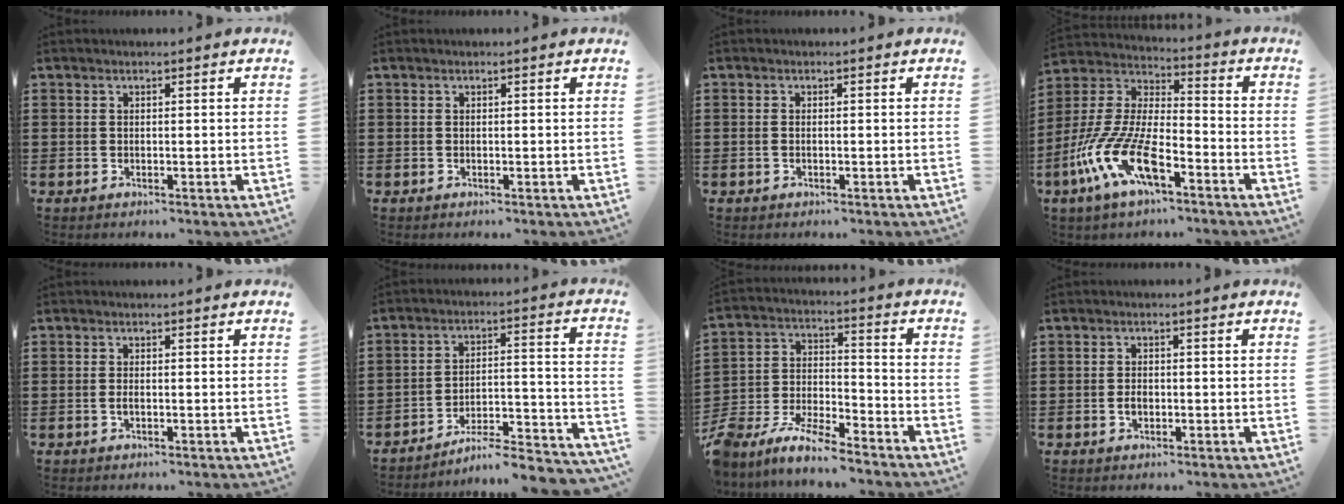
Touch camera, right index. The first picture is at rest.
{"total": 0.0}
{"total": 0.6, "force": [-0.2, 0.1, 0.5], "torque": [-0.011, -0.006, -0.003]}
{"total": 12.8, "force": [-7.5, 4.3, 9.4], "torque": [-0.239, -0.013, -0.156]}
{"total": 1.1, "force": [-0.4, 0.2, 1.0], "torque": [-0.020, -0.005, -0.005]}
{"total": 5.7, "force": [-5.2, 0.2, 2.2], "torque": [-0.035, -0.012, -0.106]}
{"total": 7.0, "force": [-6.6, 1.3, 1.9], "torque": [-0.052, 0.000, -0.132]}
{"total": 1.6, "force": [-0.5, 1.0, 1.2], "torque": [-0.025, 0.001, -0.009]}